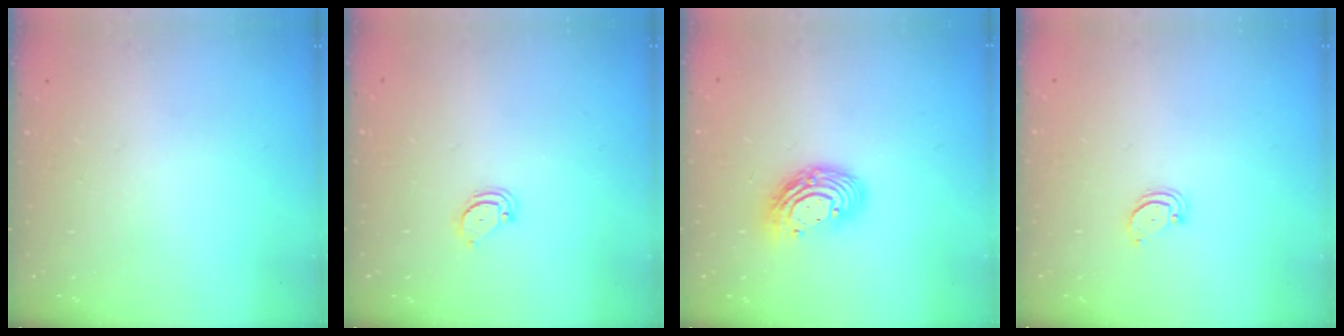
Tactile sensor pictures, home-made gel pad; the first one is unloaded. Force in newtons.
{"total": 2.6, "press": 2.6, "slide": 0.2}
{"total": 11.7, "press": 11.7, "slide": 0.9}
{"total": 2.0, "press": 2.0, "slide": 0.2}